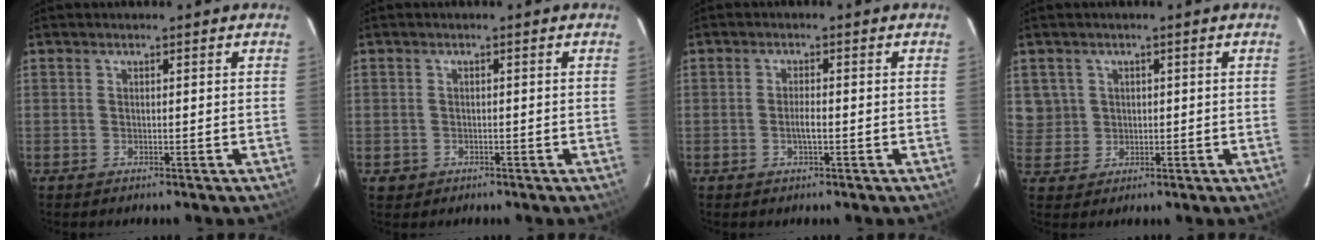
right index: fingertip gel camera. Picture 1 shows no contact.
{"total": 2.2, "force": [-0.5, 2.1, 0.3], "torque": [-0.008, 0.002, -0.004]}
{"total": 2.1, "force": [-0.6, 0.4, 2.0], "torque": [-0.038, 0.000, -0.012]}
{"total": 4.9, "force": [1.2, 4.7, 0.6], "torque": [-0.002, 0.013, 0.031]}